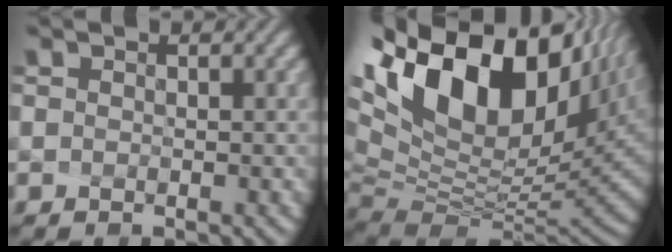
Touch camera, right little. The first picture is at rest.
{"total": 17.9, "force": [6.9, 9.6, 13.4], "torque": [-0.257, 0.015, 0.149]}